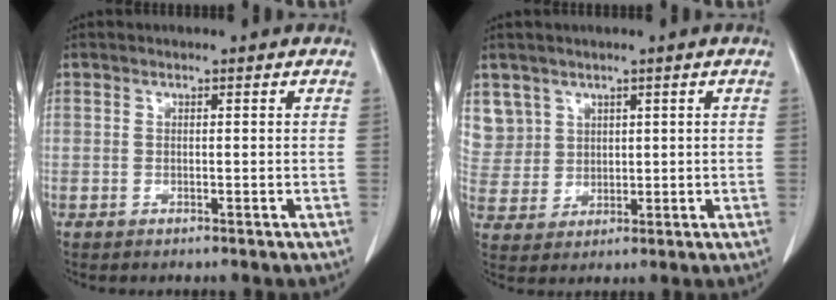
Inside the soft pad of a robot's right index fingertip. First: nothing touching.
{"total": 6.5, "force": [3.6, 5.4, -0.1], "torque": [0.007, 0.007, 0.083]}